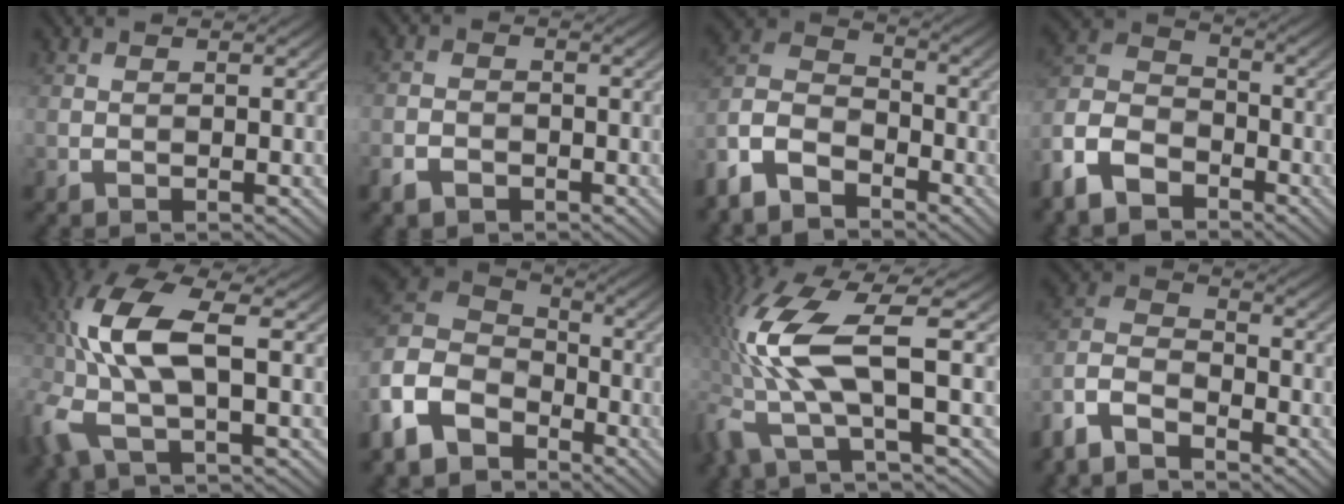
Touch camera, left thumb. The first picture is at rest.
{"total": 2.9, "force": [-2.0, 1.8, 1.2], "torque": [-0.025, -0.005, -0.049]}
{"total": 10.2, "force": [-7.5, 4.9, 4.9], "torque": [-0.120, -0.008, -0.172]}
{"total": 10.6, "force": [-6.9, 5.9, 5.4], "torque": [-0.142, -0.015, -0.160]}
{"total": 11.7, "force": [0.0, 5.2, 10.4], "torque": [-0.266, 0.009, -0.006]}
{"total": 12.9, "force": [-7.6, 8.5, 6.1], "torque": [-0.200, -0.012, -0.158]}
{"total": 12.2, "force": [1.1, 3.4, 11.7], "torque": [-0.281, -0.004, 0.022]}
{"total": 8.1, "force": [-6.5, 2.9, 3.9], "torque": [-0.088, -0.010, -0.151]}